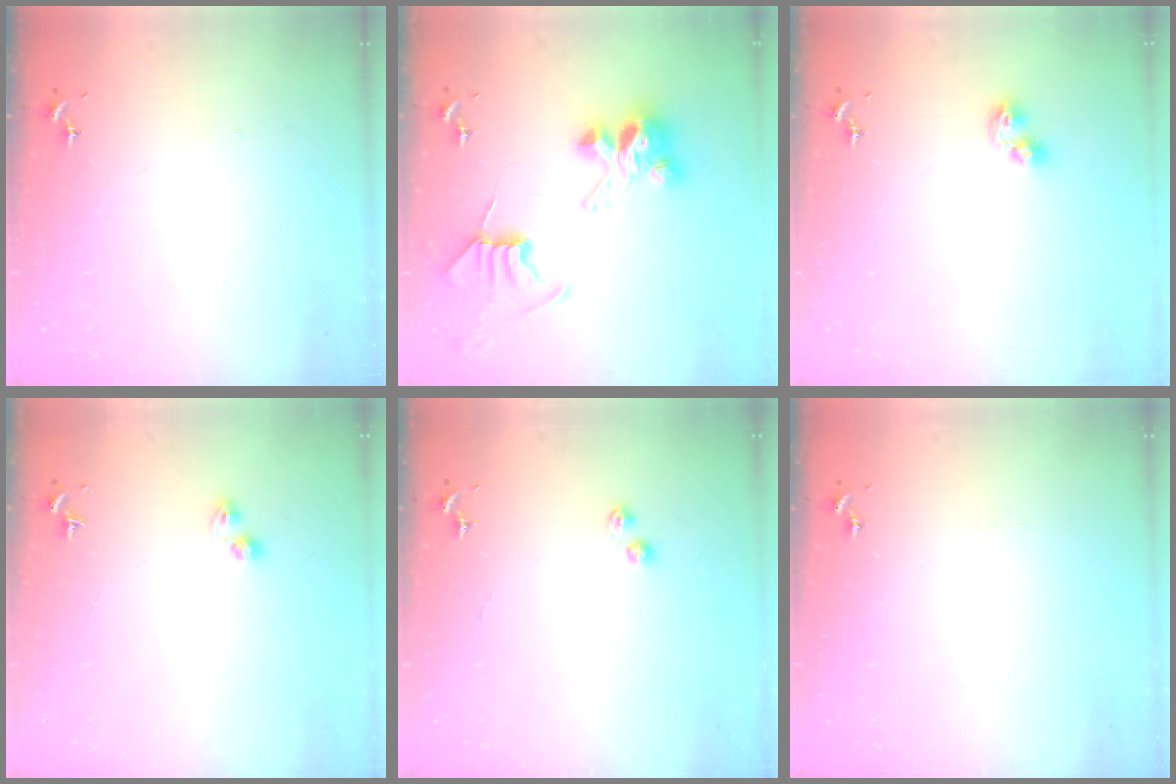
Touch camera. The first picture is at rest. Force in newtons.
{"total": 9.7, "press": 9.7, "slide": 0.6}
{"total": 6.3, "press": 6.3, "slide": 0.5}
{"total": 4.1, "press": 4.0, "slide": 0.6}
{"total": 3.8, "press": 3.8, "slide": 0.5}
{"total": 0.0}